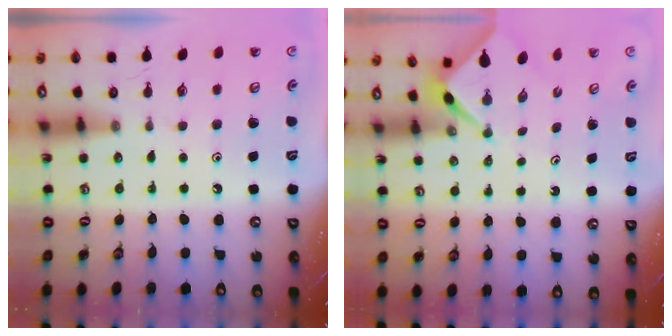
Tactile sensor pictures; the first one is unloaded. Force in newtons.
{"total": 2.1, "press": 2.1, "slide": 0.3}